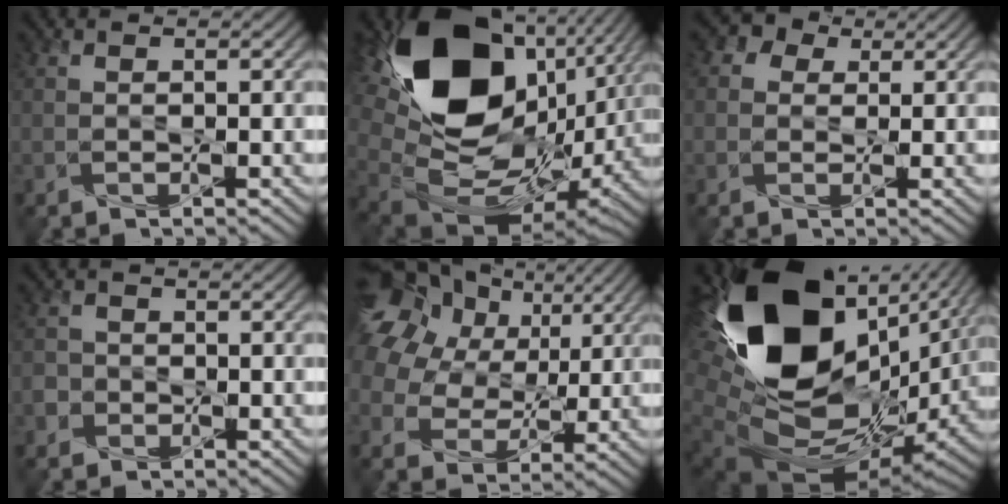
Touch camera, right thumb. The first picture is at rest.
{"total": 20.9, "force": [5.3, 14.1, 14.4], "torque": [-0.322, -0.037, 0.130]}
{"total": 4.1, "force": [1.3, 3.8, 1.1], "torque": [-0.036, 0.011, 0.001]}
{"total": 2.4, "force": [-1.4, 1.9, -0.4], "torque": [0.011, 0.005, -0.035]}
{"total": 15.5, "force": [7.2, 11.1, 8.2], "torque": [-0.225, 0.055, 0.129]}
{"total": 21.0, "force": [4.0, 13.3, 15.8], "torque": [-0.341, -0.062, 0.111]}